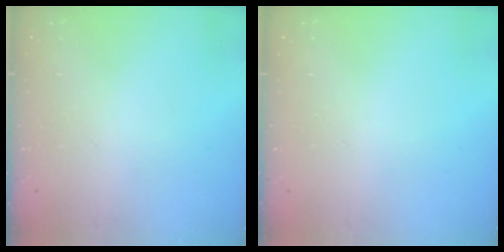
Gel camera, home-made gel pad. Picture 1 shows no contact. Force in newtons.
{"total": 0.0}